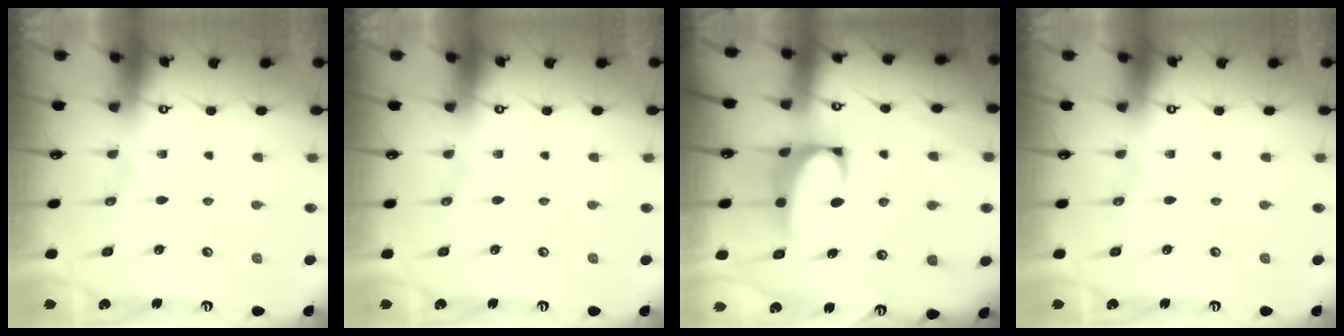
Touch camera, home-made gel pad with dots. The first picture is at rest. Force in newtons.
{"total": 0.0}
{"total": 2.4, "press": 2.2, "slide": 0.9}
{"total": 0.0}